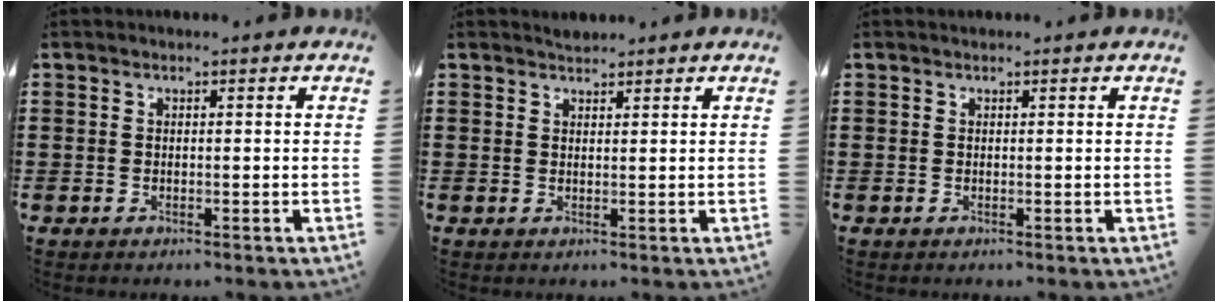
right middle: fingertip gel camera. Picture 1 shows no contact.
{"total": 1.4, "force": [1.3, 0.3, -0.2], "torque": [0.000, 0.003, 0.026]}
{"total": 0.0}